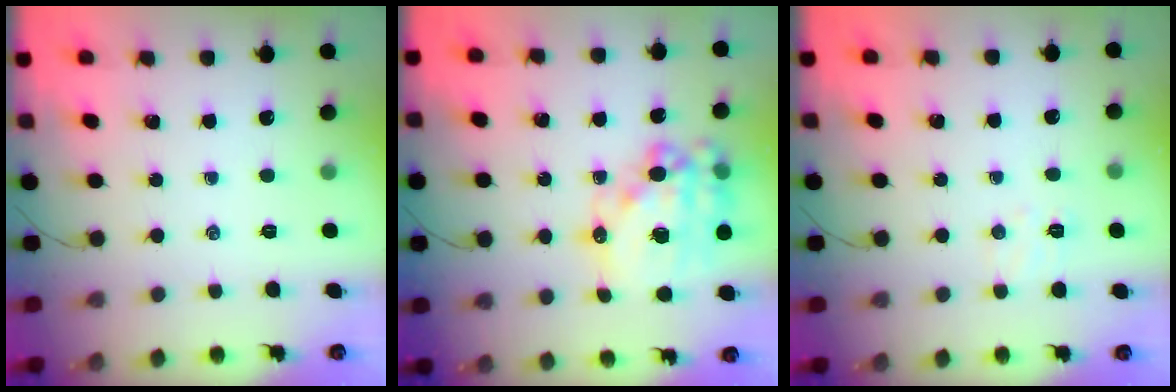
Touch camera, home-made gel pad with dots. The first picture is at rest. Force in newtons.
{"total": 21.4, "press": 20.9, "slide": 4.6}
{"total": 4.9, "press": 4.7, "slide": 1.2}